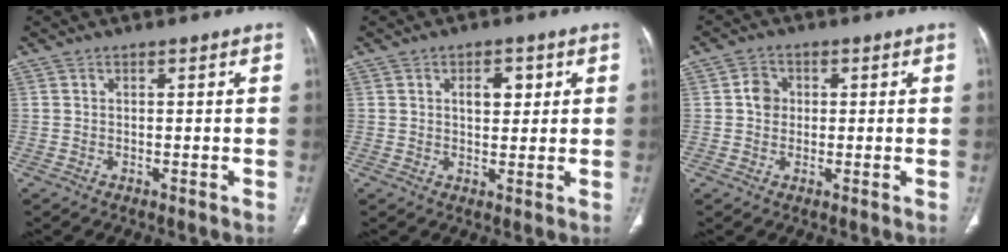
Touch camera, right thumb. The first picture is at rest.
{"total": 4.4, "force": [1.5, 2.6, 3.3], "torque": [-0.031, -0.005, 0.021]}
{"total": 3.4, "force": [0.3, 3.0, 1.6], "torque": [-0.012, 0.005, 0.001]}